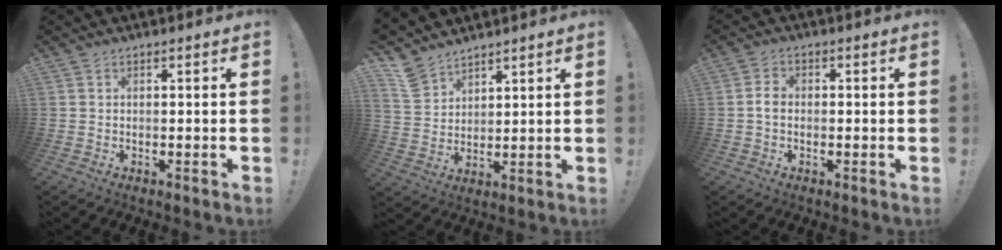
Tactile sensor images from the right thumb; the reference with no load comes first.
{"total": 8.3, "force": [6.8, 4.4, 1.8], "torque": [-0.046, -0.046, 0.137]}
{"total": 2.8, "force": [-0.6, 1.9, 2.0], "torque": [-0.031, 0.007, -0.012]}